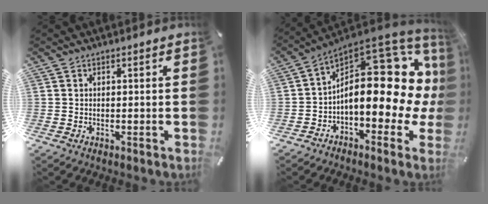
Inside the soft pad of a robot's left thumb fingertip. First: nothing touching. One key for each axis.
{"total": 21.8, "fx": 3.2, "fy": 11.1, "fz": 18.5, "tx": -0.264, "ty": -0.055, "tz": 0.057}